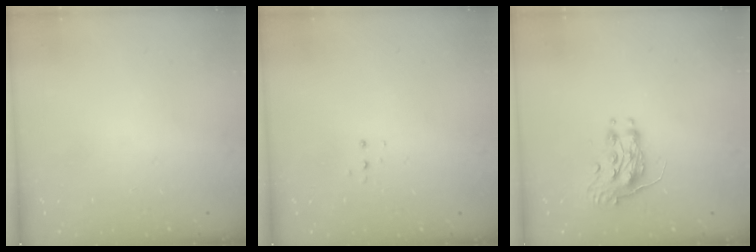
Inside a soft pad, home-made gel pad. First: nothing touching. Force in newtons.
{"total": 3.3, "press": 3.2, "slide": 0.6}
{"total": 8.2, "press": 8.2, "slide": 0.3}